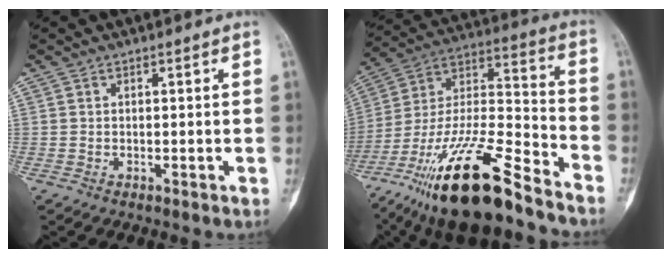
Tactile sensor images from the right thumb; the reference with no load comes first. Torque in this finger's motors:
{"motor_torque": [3.62, 1.38, 1.27, -1.50, 0.69]}